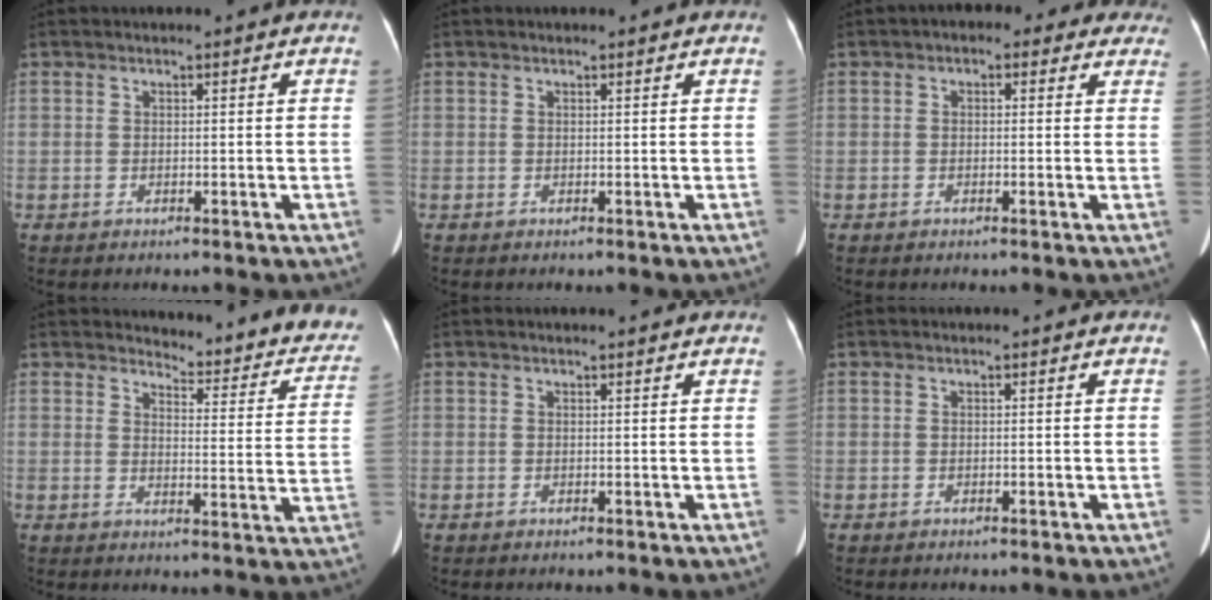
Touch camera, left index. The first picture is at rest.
{"total": 0.6, "force": [0.6, 0.1, 0.2], "torque": [-0.007, 0.009, 0.007]}
{"total": 6.0, "force": [4.1, 3.3, 2.9], "torque": [-0.018, 0.024, 0.034]}
{"total": 15.9, "force": [15.2, 3.2, 3.5], "torque": [-0.007, -0.082, 0.144]}
{"total": 1.5, "force": [1.4, 0.1, 0.5], "torque": [-0.014, 0.009, 0.015]}
{"total": 0.0}